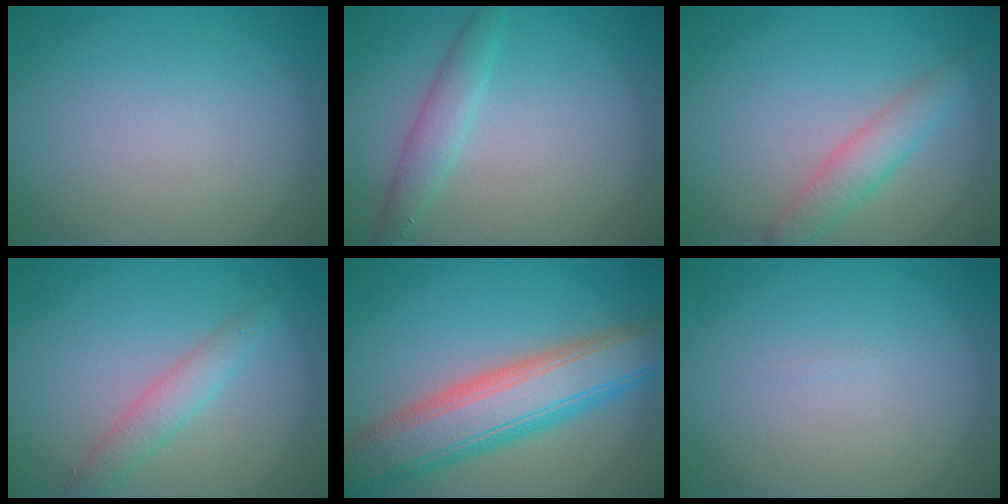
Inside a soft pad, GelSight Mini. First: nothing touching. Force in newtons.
{"total": 2.3, "press": 2.3, "slide": 0.1}
{"total": 2.8, "press": 2.8, "slide": 0.1}
{"total": 2.7, "press": 2.7, "slide": 0.2}
{"total": 8.5, "press": 8.5, "slide": 0.3}
{"total": 0.0}